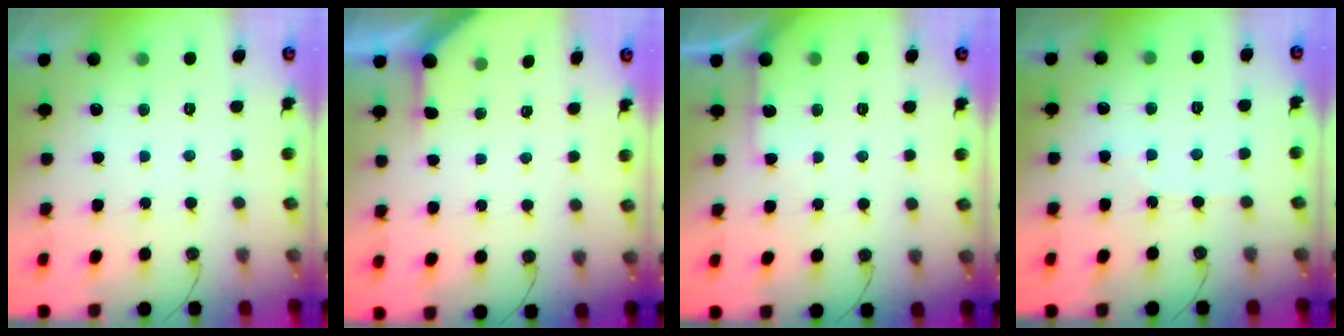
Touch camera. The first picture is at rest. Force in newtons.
{"total": 2.6, "press": 2.6, "slide": 0.4}
{"total": 4.5, "press": 4.4, "slide": 0.6}
{"total": 2.4, "press": 2.4, "slide": 0.4}